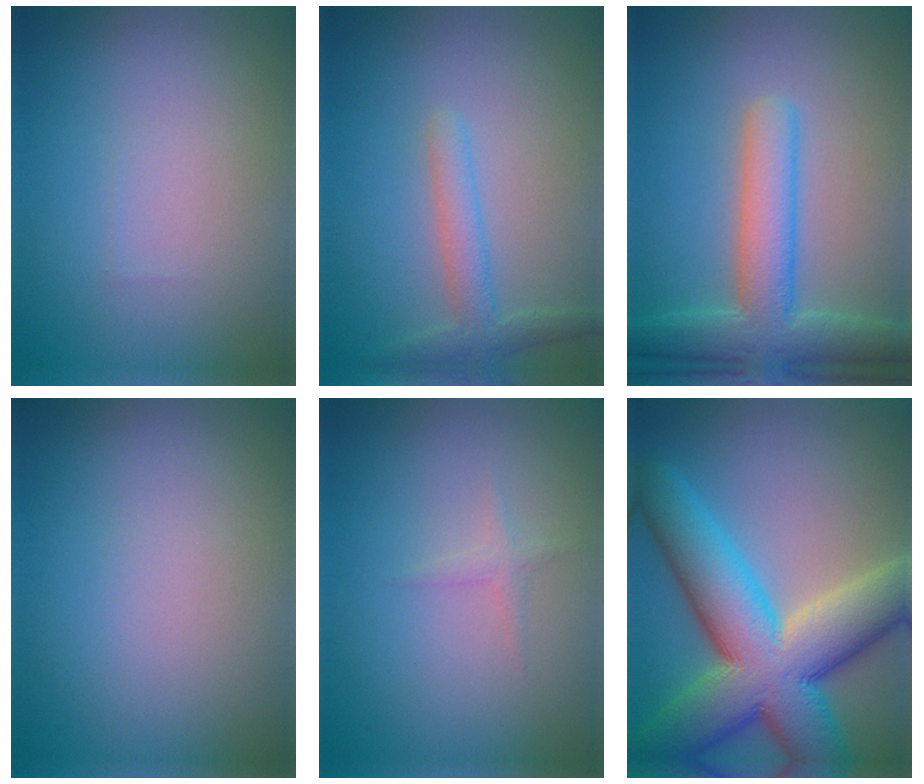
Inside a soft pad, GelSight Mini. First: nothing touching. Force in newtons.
{"total": 2.6, "press": 2.6, "slide": 0.2}
{"total": 6.1, "press": 6.1, "slide": 0.6}
{"total": 0.0}
{"total": 0.8, "press": 0.8, "slide": 0.1}
{"total": 14.0, "press": 14.0, "slide": 0.9}